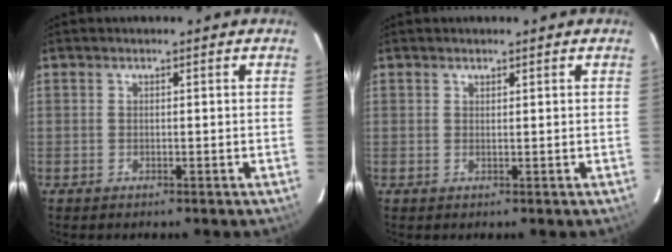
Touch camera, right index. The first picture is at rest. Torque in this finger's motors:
{"motor_torque": [-0.08, 0.16, 0.02, 0.00]}